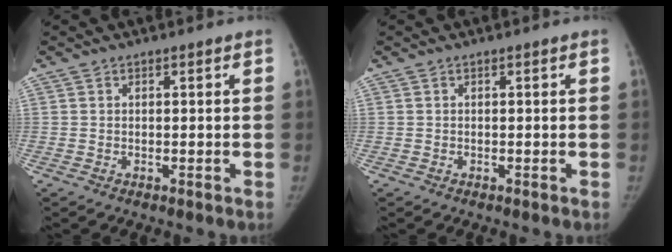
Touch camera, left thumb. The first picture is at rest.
{"total": 0.0}